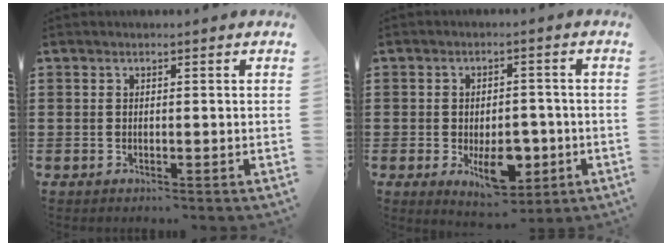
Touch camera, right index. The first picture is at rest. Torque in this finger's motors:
{"motor_torque": [0.96, 0.88, 0.44, 0.12]}